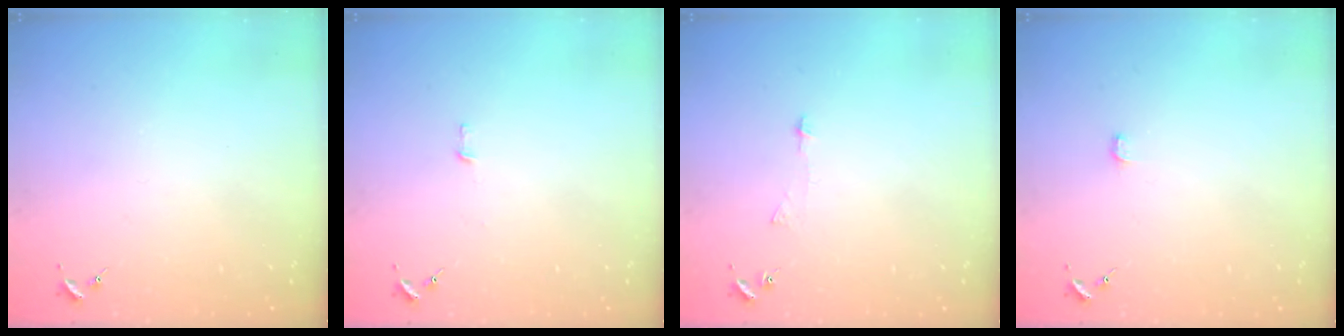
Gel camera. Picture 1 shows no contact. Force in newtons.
{"total": 3.0, "press": 3.0, "slide": 0.2}
{"total": 4.0, "press": 4.0, "slide": 0.4}
{"total": 2.2, "press": 2.2, "slide": 0.2}